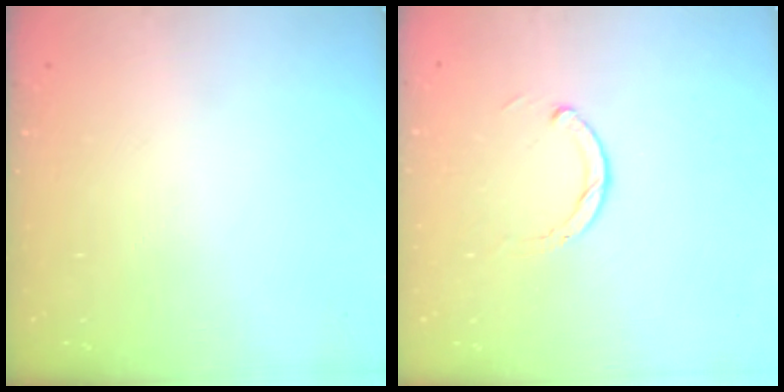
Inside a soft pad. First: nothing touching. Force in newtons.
{"total": 2.3, "press": 2.3, "slide": 0.3}